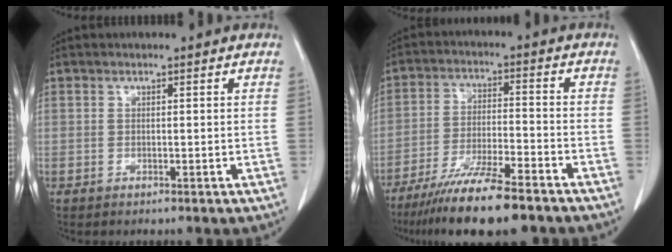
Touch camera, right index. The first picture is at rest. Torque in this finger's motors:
{"motor_torque": [1.08, -1.06, 0.56, 0.21]}